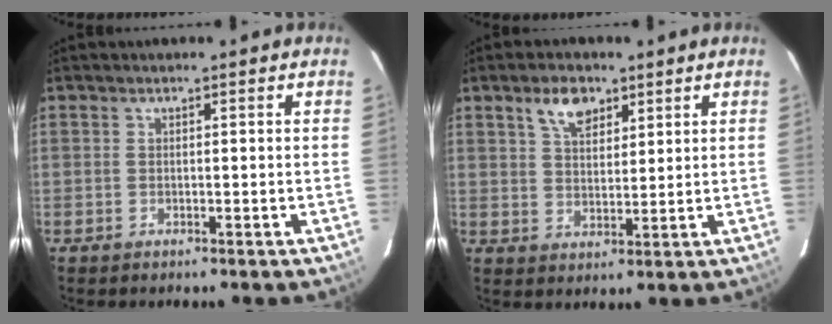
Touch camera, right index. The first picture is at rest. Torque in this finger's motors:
{"motor_torque": [0.27, 0.03, 0.12, 0.05]}